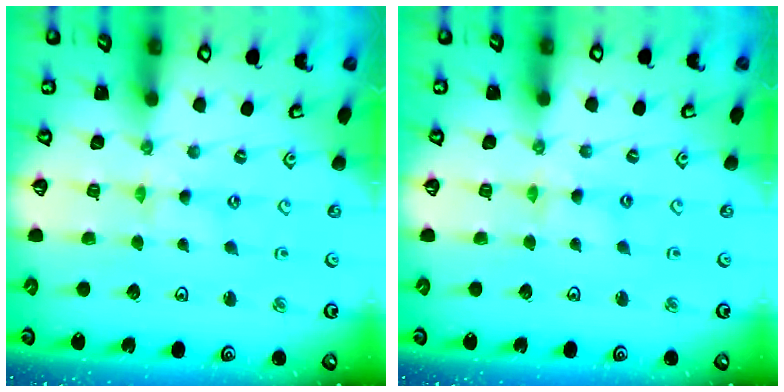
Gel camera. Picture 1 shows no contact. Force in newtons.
{"total": 2.3, "press": 2.3, "slide": 0.3}